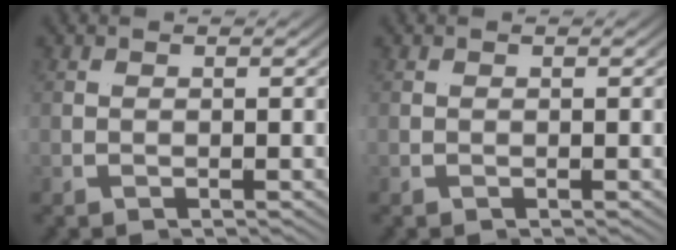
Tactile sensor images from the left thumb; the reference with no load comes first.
{"total": 0.0}